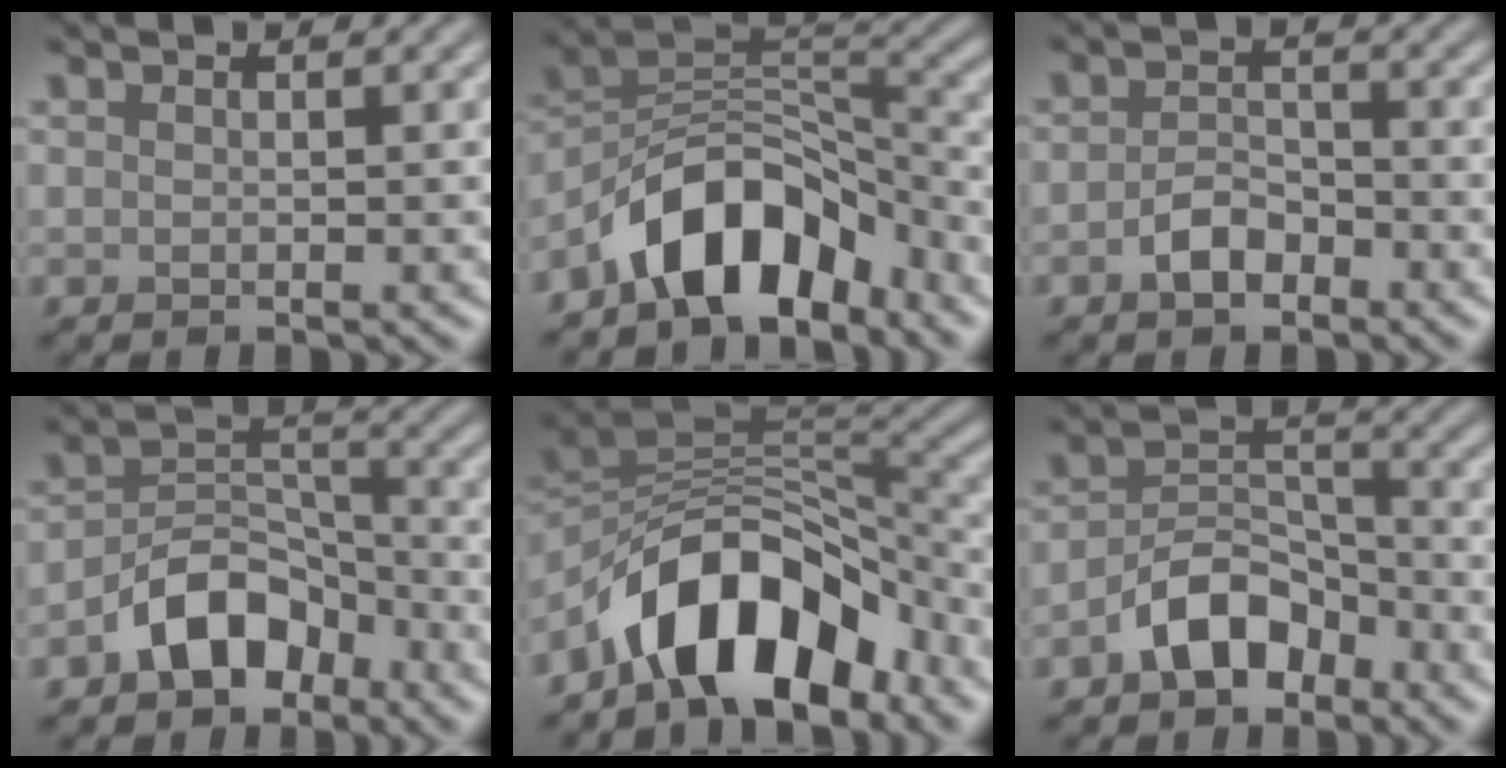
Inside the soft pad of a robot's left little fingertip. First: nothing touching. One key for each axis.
{"total": 8.5, "fx": -5.8, "fy": 4.2, "fz": 4.7, "tx": -0.057, "ty": 0.010, "tz": -0.111}
{"total": 2.6, "fx": -1.5, "fy": 1.5, "fz": 1.5, "tx": -0.026, "ty": 0.008, "tz": -0.031}
{"total": 5.9, "fx": -3.6, "fy": 3.6, "fz": 3.1, "tx": -0.041, "ty": 0.010, "tz": -0.072}
{"total": 10.6, "fx": -6.6, "fy": 5.1, "fz": 6.6, "tx": -0.086, "ty": 0.013, "tz": -0.122}
{"total": 5.3, "fx": -3.3, "fy": 3.0, "fz": 2.9, "tx": -0.042, "ty": 0.012, "tz": -0.068}